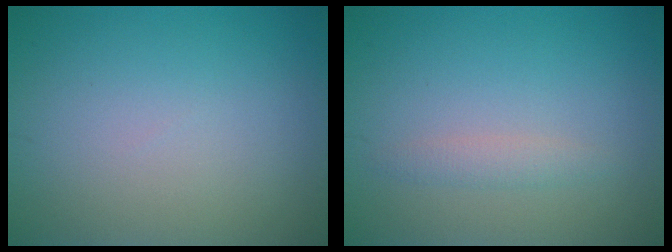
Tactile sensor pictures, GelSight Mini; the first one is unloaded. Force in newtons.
{"total": 1.2, "press": 1.2, "slide": 0.1}